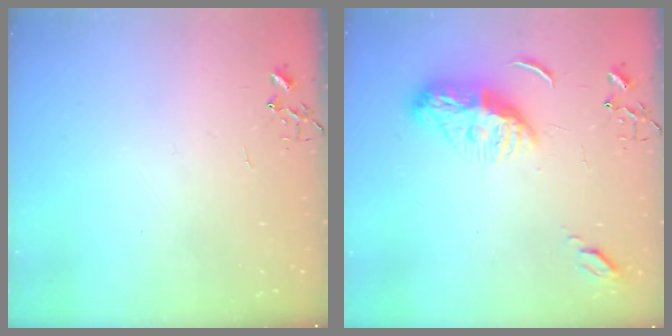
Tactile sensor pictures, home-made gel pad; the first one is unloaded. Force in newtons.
{"total": 11.3, "press": 11.3, "slide": 0.3}